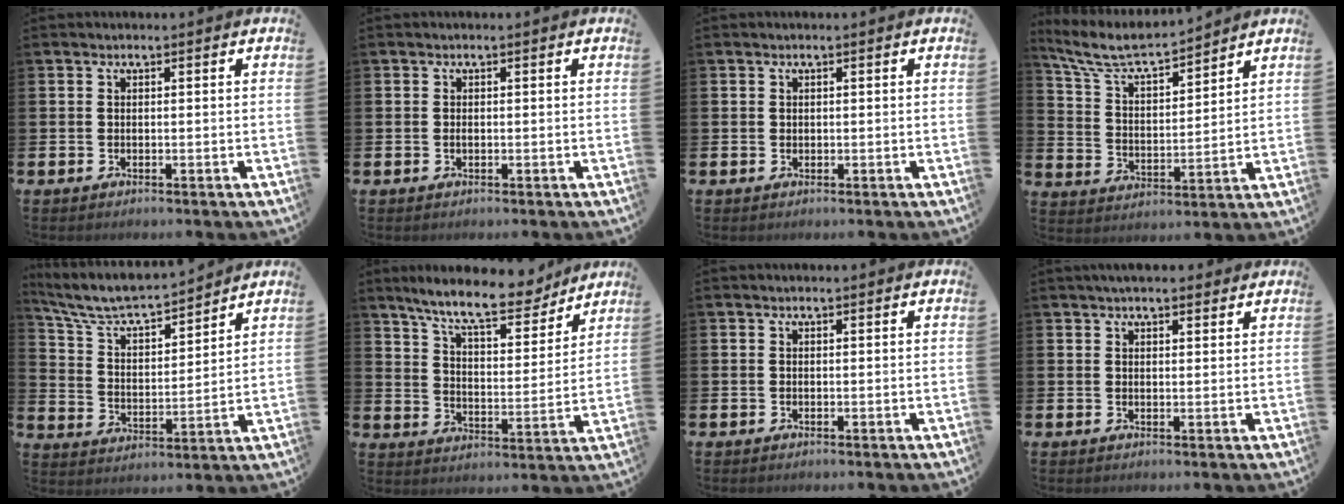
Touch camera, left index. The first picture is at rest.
{"total": 0.5, "force": [-0.1, 0.3, 0.5], "torque": [-0.017, 0.003, -0.002]}
{"total": 0.5, "force": [0.3, 0.4, 0.1], "torque": [-0.001, 0.004, 0.005]}
{"total": 7.7, "force": [7.0, 1.3, 2.8], "torque": [-0.091, -0.042, 0.124]}
{"total": 7.6, "force": [7.1, 1.3, 2.4], "torque": [-0.086, -0.049, 0.125]}
{"total": 10.6, "force": [9.4, 2.2, 4.4], "torque": [-0.110, -0.049, 0.164]}
{"total": 0.0}
{"total": 2.8, "force": [2.6, 0.6, 0.8], "torque": [-0.012, -0.007, 0.045]}